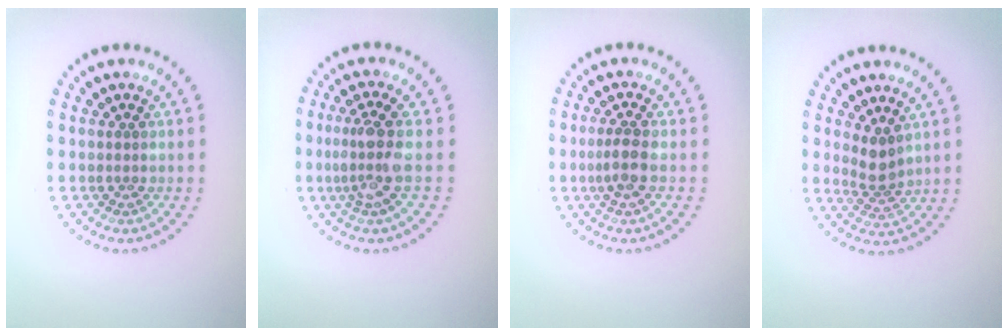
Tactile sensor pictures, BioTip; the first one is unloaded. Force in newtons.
{"total": 3.3, "press": 2.5, "slide": 2.1}
{"total": 2.1, "press": 1.8, "slide": 0.9}
{"total": 2.5, "press": 1.9, "slide": 1.6}